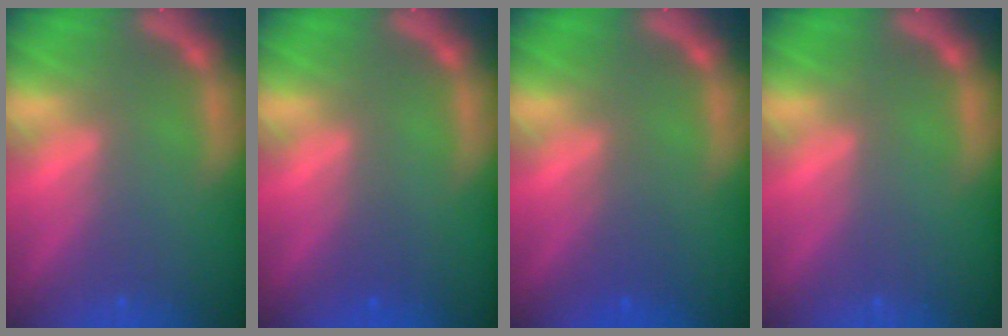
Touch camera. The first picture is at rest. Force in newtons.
{"total": 0.9}
{"total": 2.0}
{"total": 0.0}